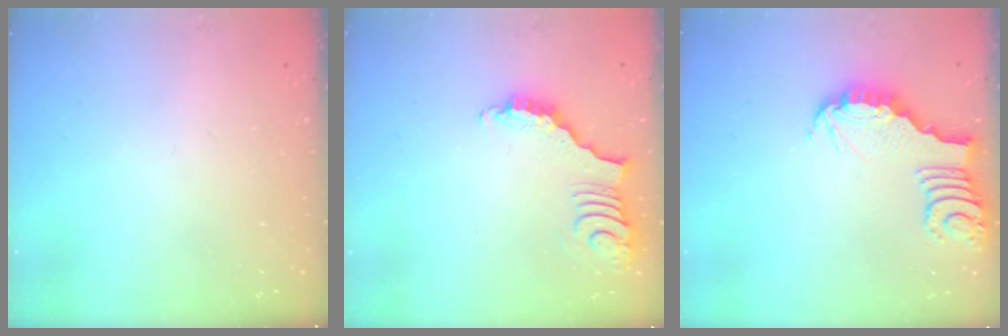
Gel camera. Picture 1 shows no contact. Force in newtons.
{"total": 3.8, "press": 3.8, "slide": 0.7}
{"total": 3.5, "press": 3.5, "slide": 0.4}